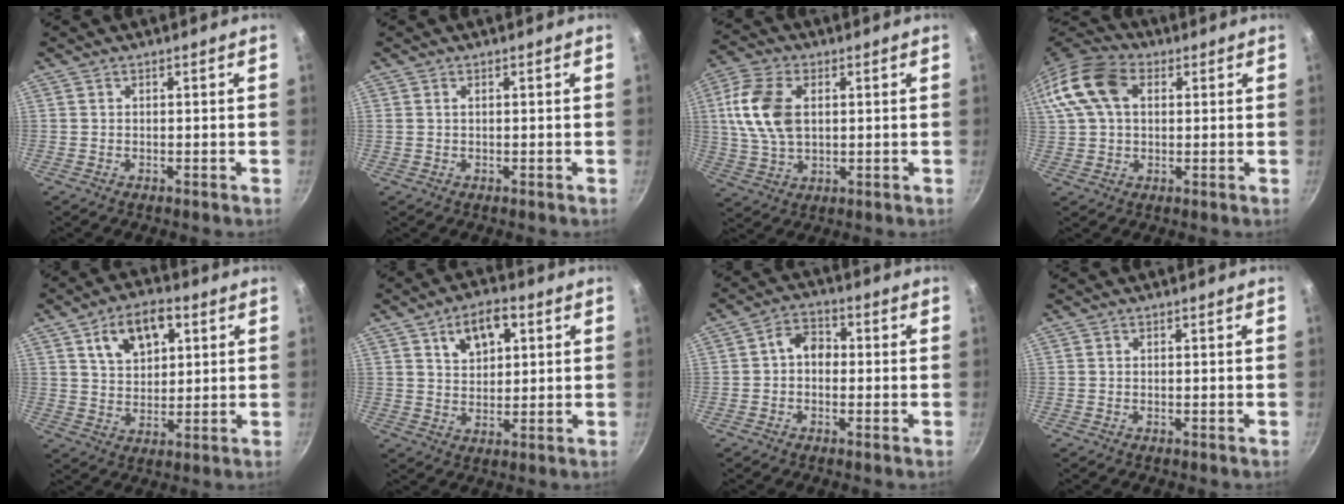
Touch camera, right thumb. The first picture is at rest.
{"total": 0.6, "force": [0.2, 0.4, 0.4], "torque": [-0.008, 0.002, 0.004]}
{"total": 12.5, "force": [2.2, 7.9, 9.5], "torque": [-0.179, 0.003, 0.039]}
{"total": 16.2, "force": [4.6, 10.8, 11.2], "torque": [-0.231, 0.027, 0.070]}
{"total": 11.1, "force": [4.4, 6.8, 7.6], "torque": [-0.098, -0.002, 0.078]}
{"total": 8.9, "force": [3.6, 5.4, 6.1], "torque": [-0.078, -0.001, 0.060]}
{"total": 4.9, "force": [-0.3, 3.7, 3.2], "torque": [-0.035, 0.016, -0.016]}
{"total": 0.0}